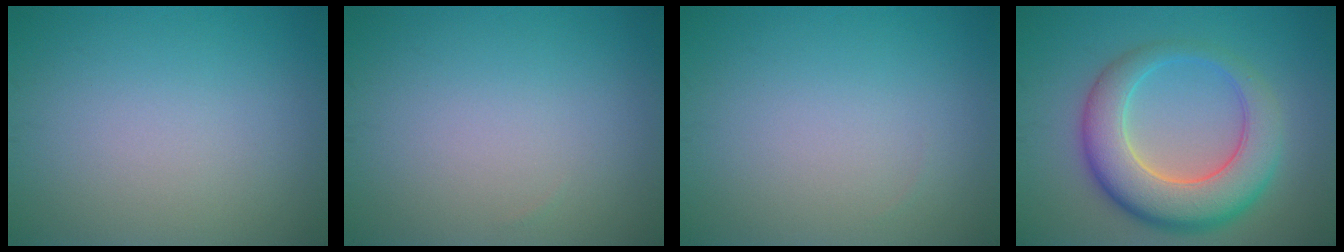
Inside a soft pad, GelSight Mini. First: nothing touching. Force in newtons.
{"total": 0.0}
{"total": 0.0}
{"total": 8.4, "press": 8.4, "slide": 0.3}